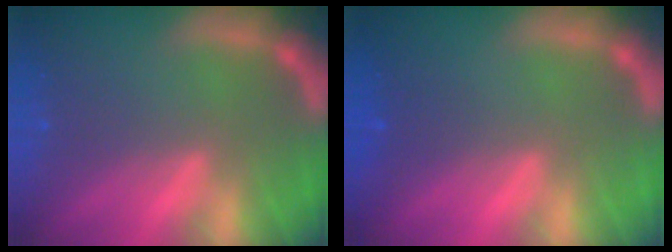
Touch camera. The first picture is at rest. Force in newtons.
{"total": 1.0}